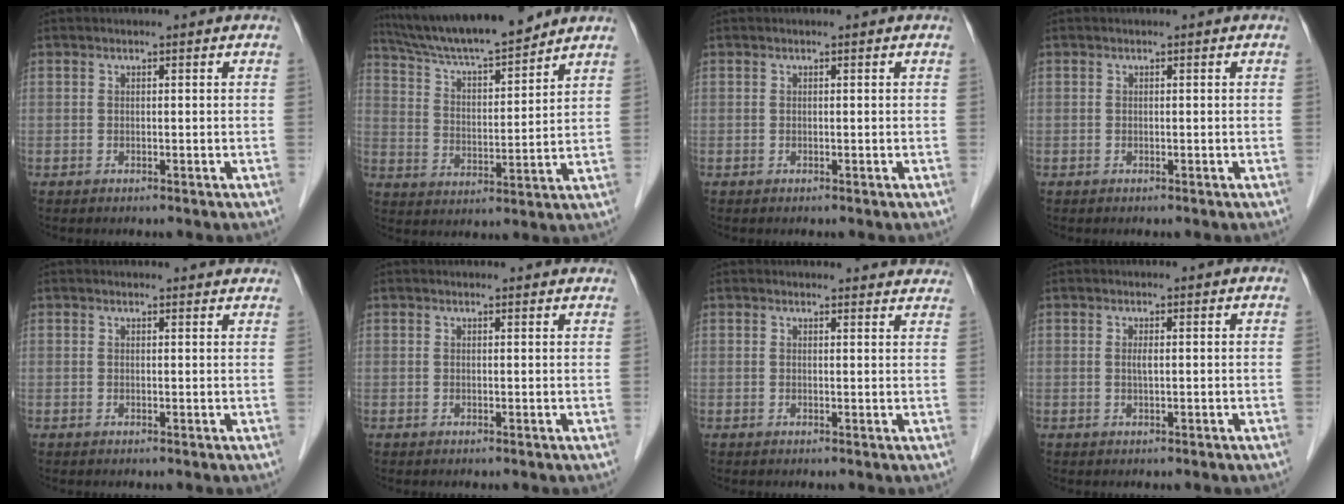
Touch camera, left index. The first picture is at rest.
{"total": 14.8, "force": [13.4, 1.3, 6.3], "torque": [-0.114, 0.008, 0.230]}
{"total": 0.0}
{"total": 0.0}
{"total": 3.9, "force": [3.8, 0.7, 0.6], "torque": [-0.007, 0.004, 0.031]}
{"total": 2.7, "force": [2.6, 0.5, 0.4], "torque": [-0.010, 0.006, 0.022]}
{"total": 7.3, "force": [7.2, 1.3, 0.9], "torque": [0.014, -0.005, 0.052]}
{"total": 0.9, "force": [-0.2, 0.0, 0.9], "torque": [-0.022, -0.005, -0.002]}